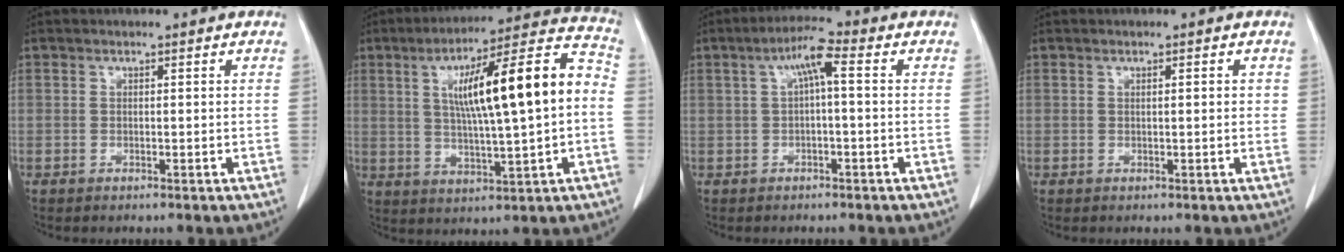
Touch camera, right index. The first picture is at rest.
{"total": 17.8, "force": [1.4, 2.2, 17.6], "torque": [-0.278, 0.036, 0.023]}
{"total": 4.9, "force": [0.9, 0.6, 4.8], "torque": [-0.088, 0.019, 0.015]}
{"total": 1.2, "force": [0.3, 0.2, 1.1], "torque": [-0.018, 0.002, 0.005]}